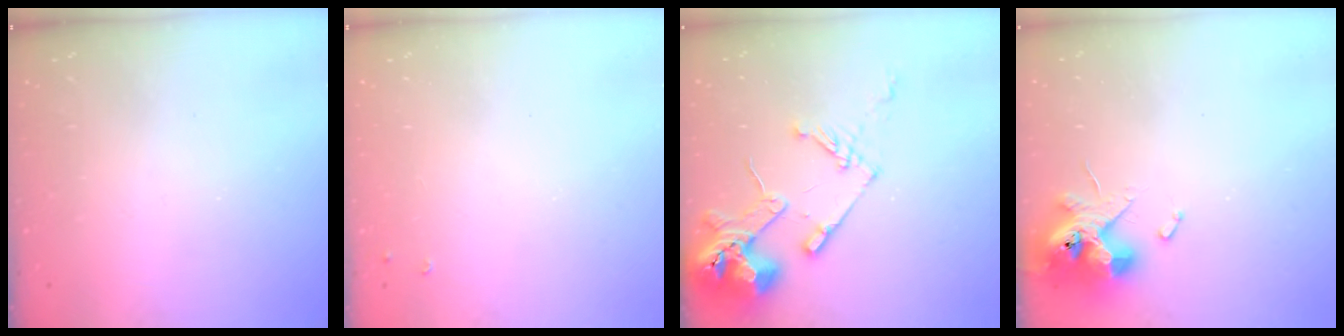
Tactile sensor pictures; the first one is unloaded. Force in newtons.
{"total": 3.8, "press": 3.8, "slide": 0.6}
{"total": 14.3, "press": 14.2, "slide": 2.0}
{"total": 12.1, "press": 12.0, "slide": 1.5}